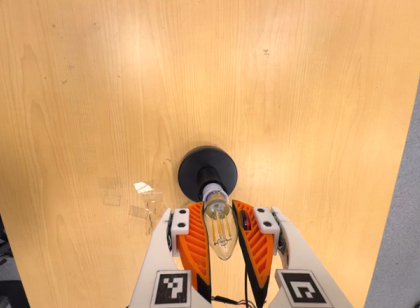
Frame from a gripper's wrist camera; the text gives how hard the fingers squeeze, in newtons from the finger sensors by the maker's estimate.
{"total": 17.9, "left": 18.8, "right": 16.9}